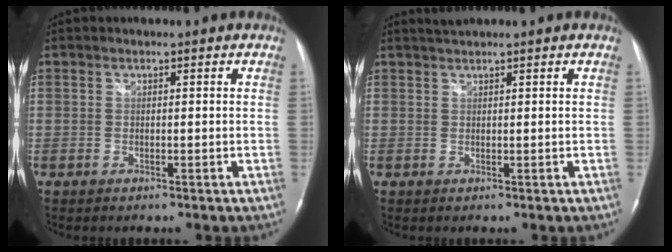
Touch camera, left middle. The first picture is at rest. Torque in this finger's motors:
{"motor_torque": [0.24, -0.21, -0.05, 0.01]}